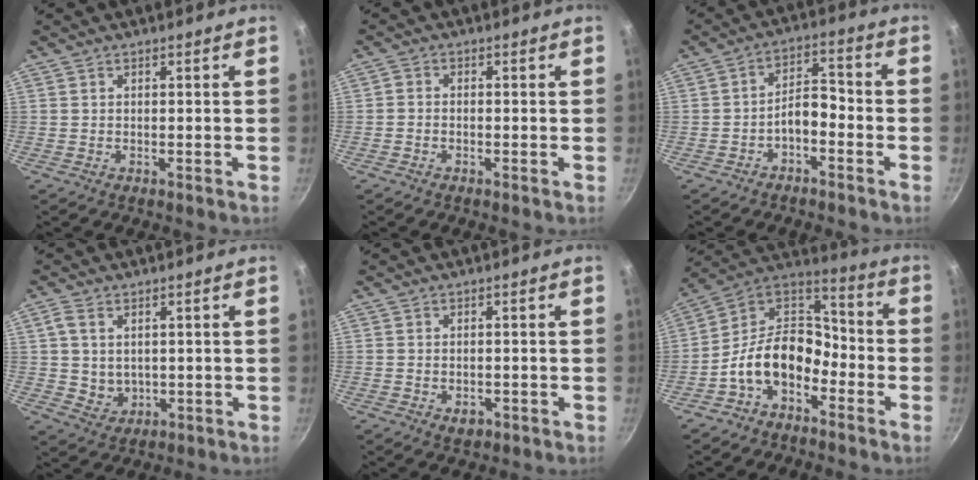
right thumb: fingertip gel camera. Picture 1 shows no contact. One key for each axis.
{"total": 1.5, "fx": -1.0, "fy": 0.8, "fz": 0.7, "tx": -0.017, "ty": 0.012, "tz": -0.023}
{"total": 5.5, "fx": -2.9, "fy": 2.8, "fz": 3.8, "tx": -0.048, "ty": 0.046, "tz": -0.050}
{"total": 5.4, "fx": 1.1, "fy": 4.2, "fz": 3.1, "tx": -0.049, "ty": -0.010, "tz": 0.030}
{"total": 2.6, "fx": -0.9, "fy": 1.8, "fz": 1.6, "tx": -0.022, "ty": 0.001, "tz": -0.010}
{"total": 14.3, "fx": -6.3, "fy": 9.4, "fz": 8.8, "tx": -0.117, "ty": 0.077, "tz": -0.141}